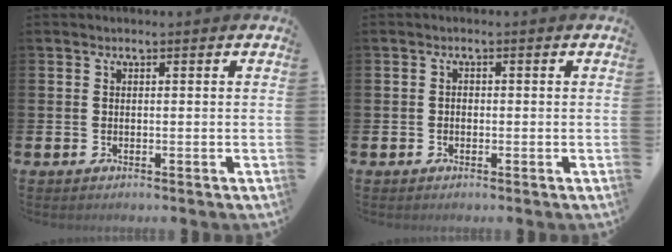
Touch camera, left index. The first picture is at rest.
{"total": 0.9, "force": [-0.4, 0.8, 0.4], "torque": [-0.006, 0.004, -0.009]}